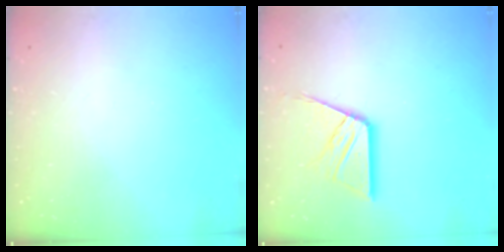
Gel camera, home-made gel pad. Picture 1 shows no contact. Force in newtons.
{"total": 13.7, "press": 13.7, "slide": 1.4}